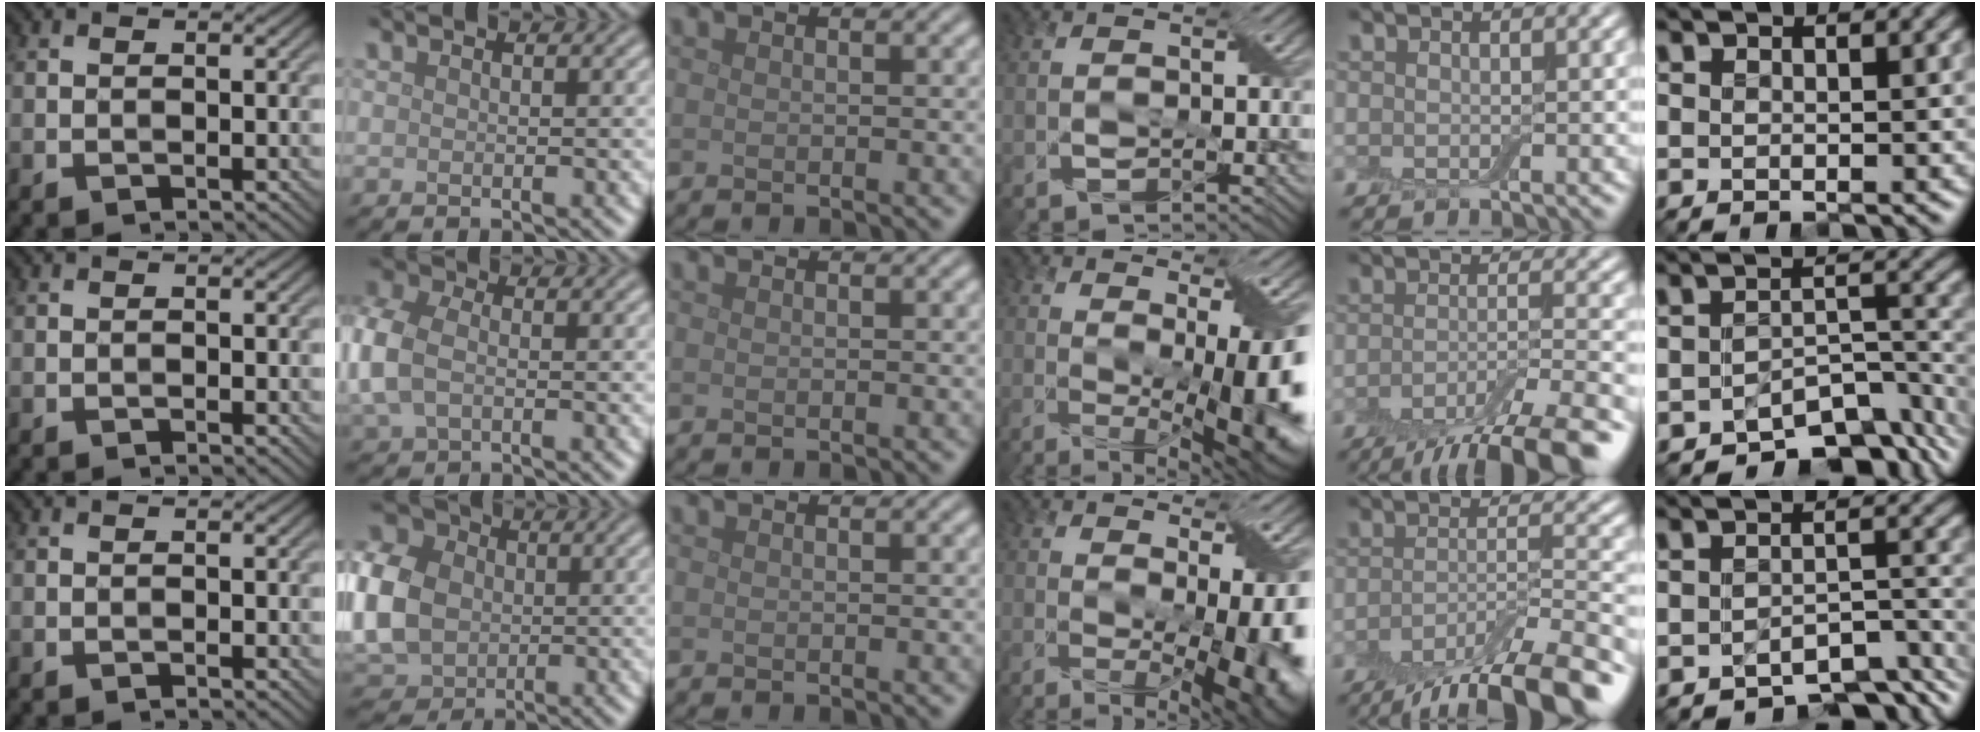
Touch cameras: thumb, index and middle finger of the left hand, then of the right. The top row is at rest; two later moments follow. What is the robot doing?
{"motion": "wrap", "object": "cling film"}